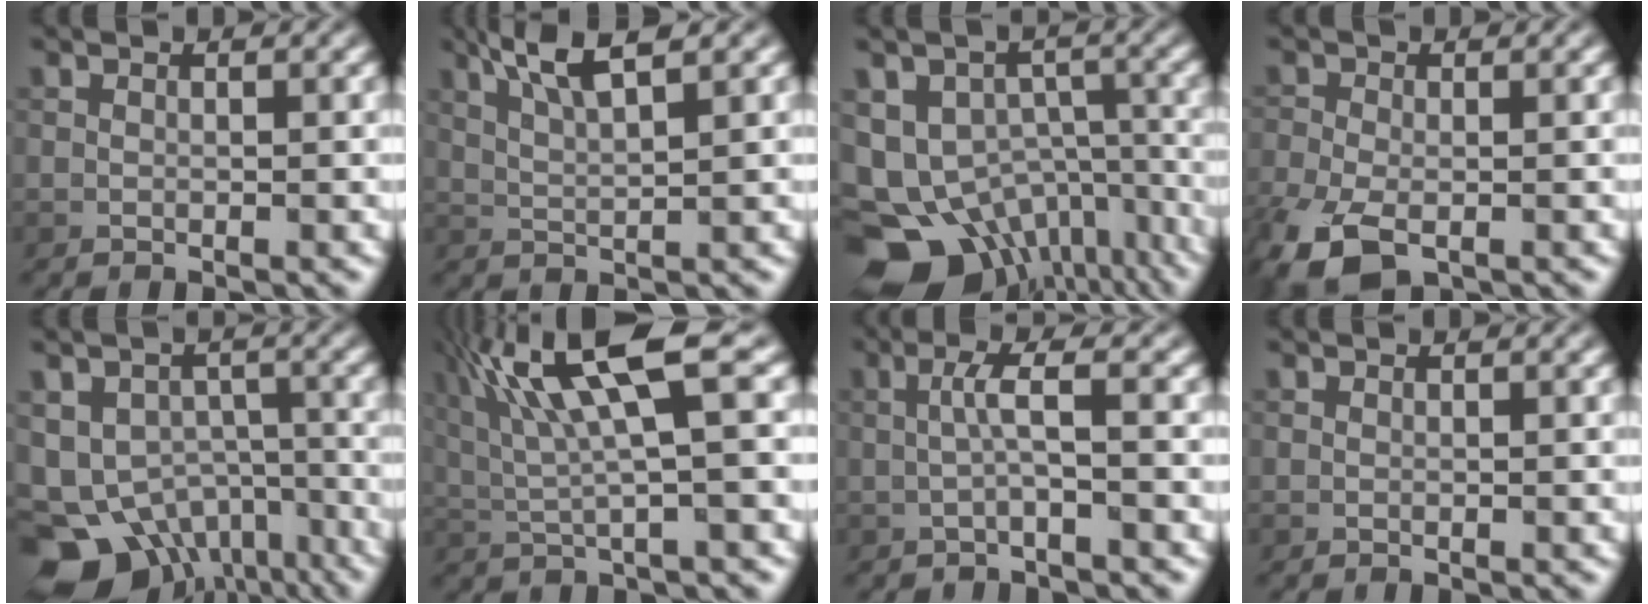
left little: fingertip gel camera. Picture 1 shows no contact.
{"total": 4.7, "force": [2.8, 0.8, 3.7], "torque": [-0.073, 0.014, 0.056]}
{"total": 16.6, "force": [-9.6, 11.1, 7.7], "torque": [-0.148, -0.046, -0.105]}
{"total": 7.1, "force": [-3.9, 3.6, 4.6], "torque": [-0.113, -0.028, -0.074]}
{"total": 12.9, "force": [-8.1, 8.4, 5.6], "torque": [-0.100, -0.032, -0.102]}
{"total": 10.4, "force": [3.8, 2.0, 9.5], "torque": [-0.177, 0.024, 0.073]}
{"total": 2.5, "force": [-0.1, 0.1, 2.5], "torque": [-0.051, 0.009, -0.008]}
{"total": 0.0}